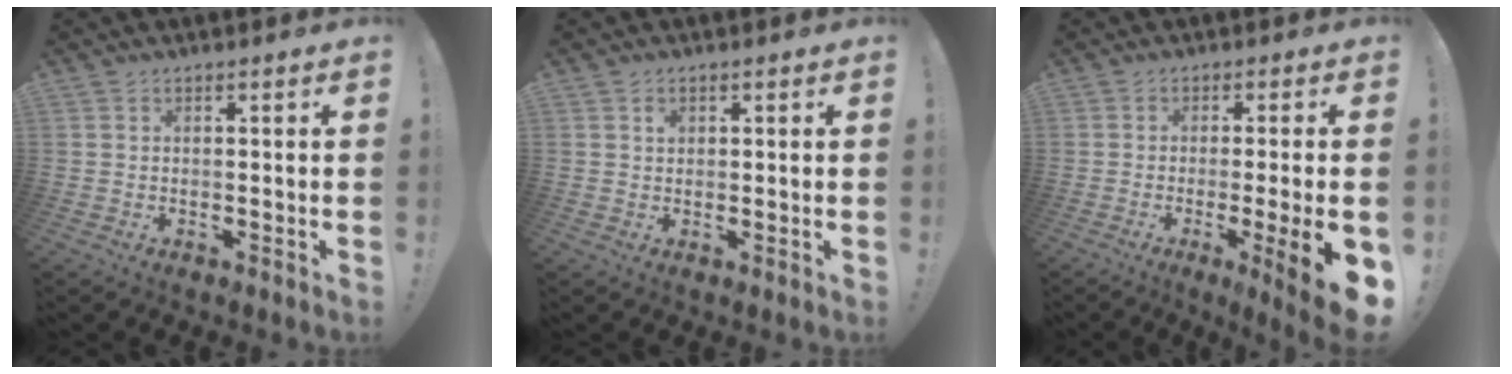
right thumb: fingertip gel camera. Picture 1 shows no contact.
{"total": 1.2, "force": [0.5, 0.9, 0.5], "torque": [0.005, -0.005, 0.006]}
{"total": 11.4, "force": [-3.0, 0.3, 11.0], "torque": [-0.145, -0.003, -0.037]}